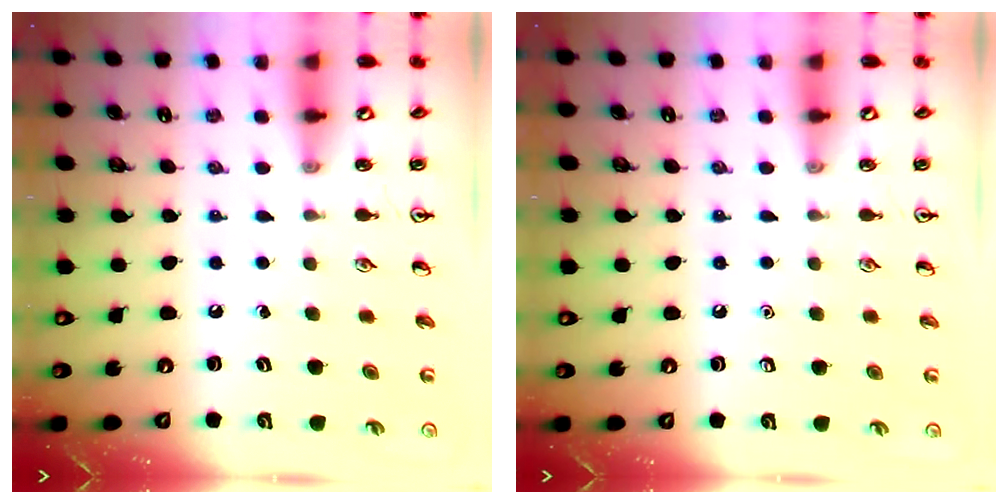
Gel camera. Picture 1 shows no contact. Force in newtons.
{"total": 0.0}